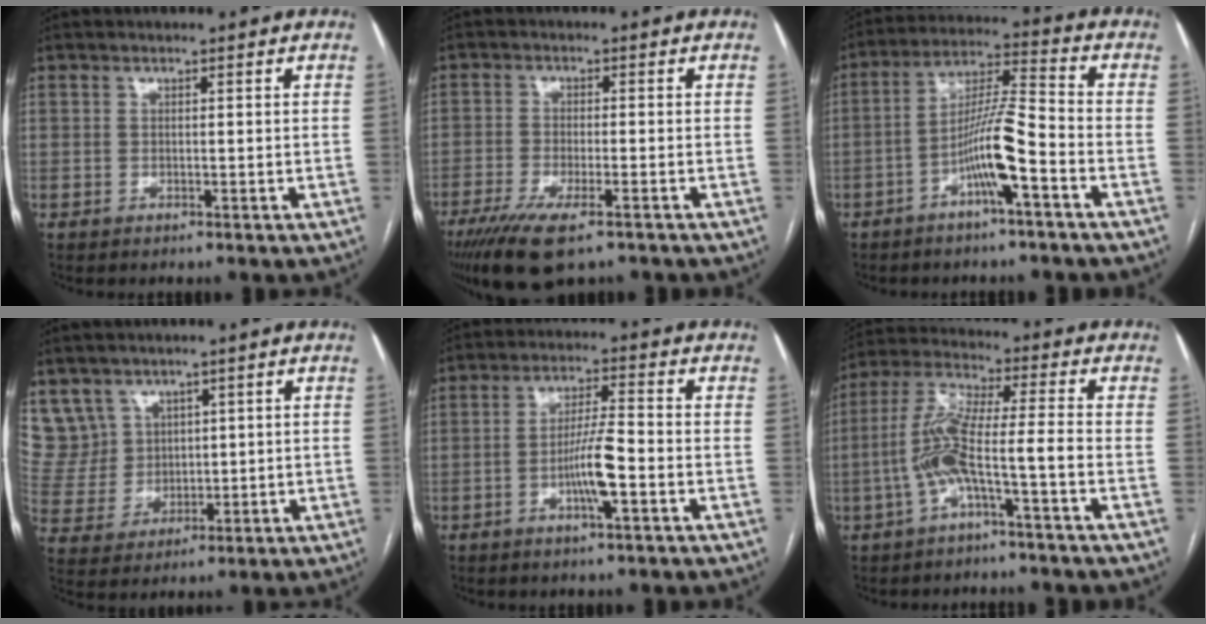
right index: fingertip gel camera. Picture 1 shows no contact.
{"total": 10.7, "force": [-7.4, 2.5, 7.3], "torque": [-0.124, -0.023, -0.120]}
{"total": 9.6, "force": [-4.1, 0.3, 8.6], "torque": [-0.166, 0.017, -0.075]}
{"total": 8.1, "force": [4.9, 6.4, 0.1], "torque": [-0.013, 0.025, 0.116]}
{"total": 6.6, "force": [-2.2, 0.3, 6.2], "torque": [-0.120, 0.001, -0.039]}
{"total": 8.9, "force": [-3.1, 0.3, 8.4], "torque": [-0.179, 0.023, -0.064]}